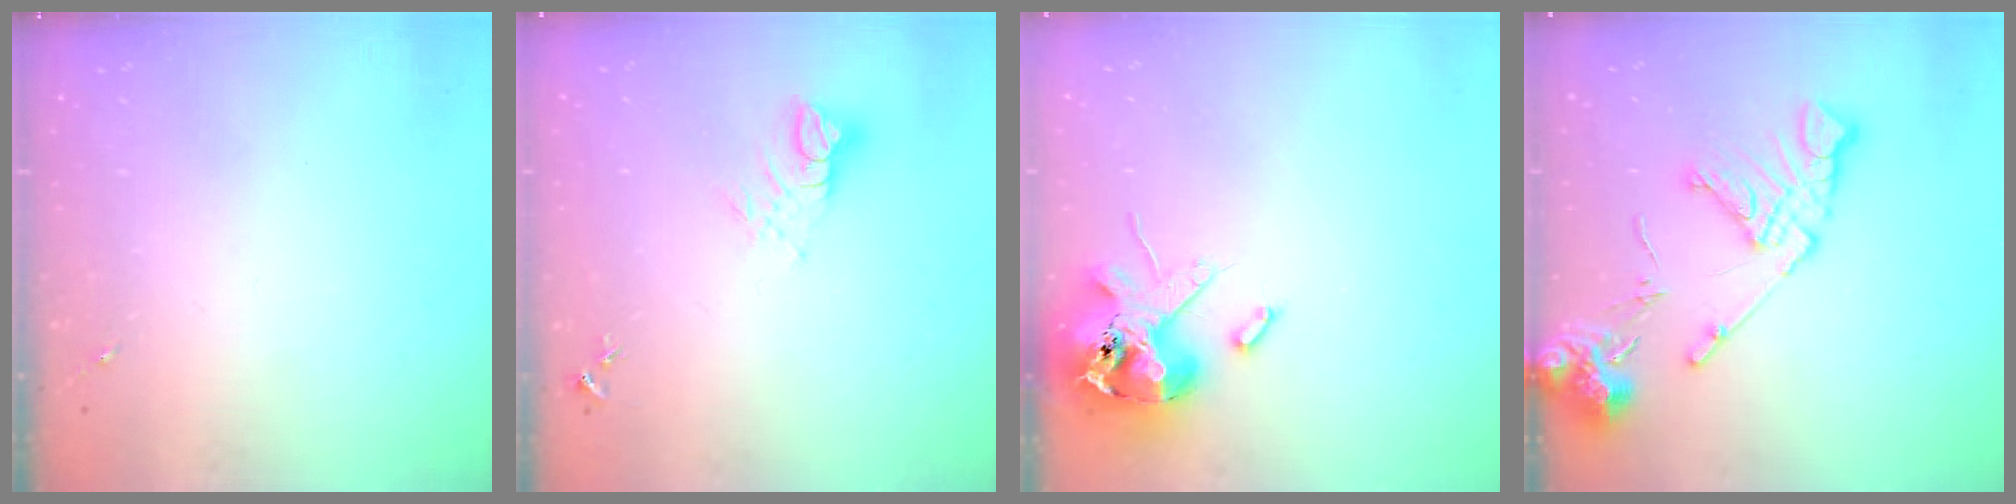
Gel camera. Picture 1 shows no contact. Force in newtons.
{"total": 6.6, "press": 6.6, "slide": 0.5}
{"total": 14.2, "press": 14.0, "slide": 2.4}
{"total": 15.5, "press": 15.4, "slide": 2.0}